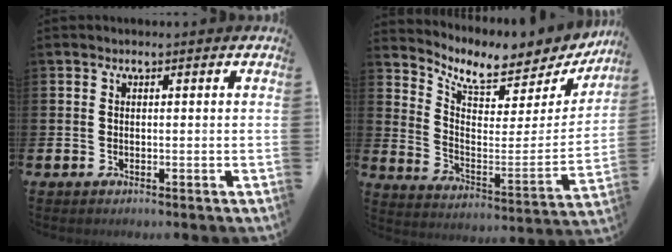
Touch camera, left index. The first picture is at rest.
{"total": 7.1, "force": [6.2, 2.5, 2.6], "torque": [-0.066, -0.058, 0.100]}